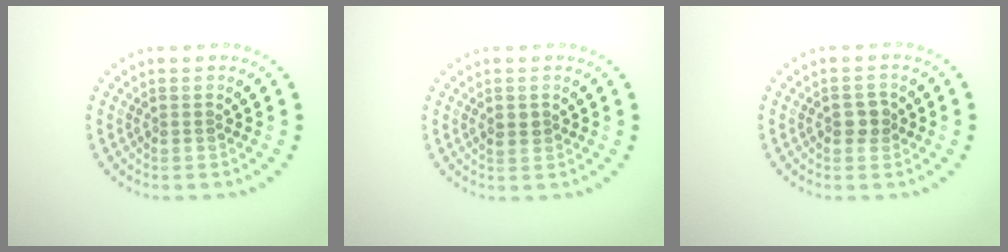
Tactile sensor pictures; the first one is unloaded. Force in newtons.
{"total": 1.2, "press": 1.1, "slide": 0.2}
{"total": 1.7, "press": 1.6, "slide": 0.2}